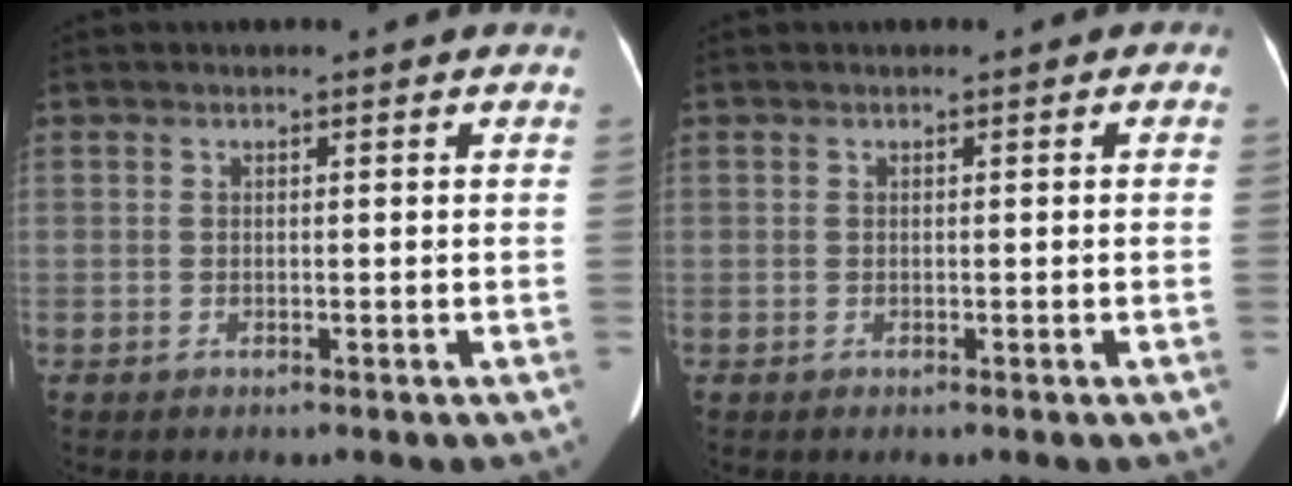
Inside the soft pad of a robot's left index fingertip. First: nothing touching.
{"total": 0.0}